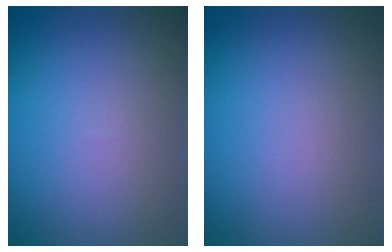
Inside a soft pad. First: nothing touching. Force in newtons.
{"total": 0.0}